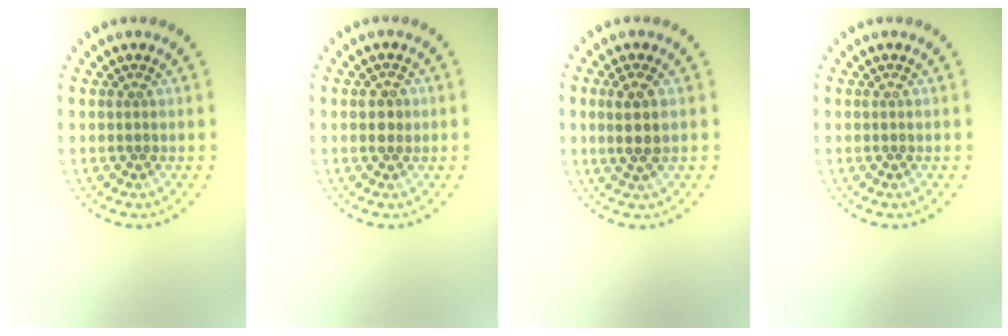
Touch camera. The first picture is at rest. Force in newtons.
{"total": 1.3, "press": 1.3, "slide": 0.2}
{"total": 2.2, "press": 2.0, "slide": 0.9}
{"total": 0.0}